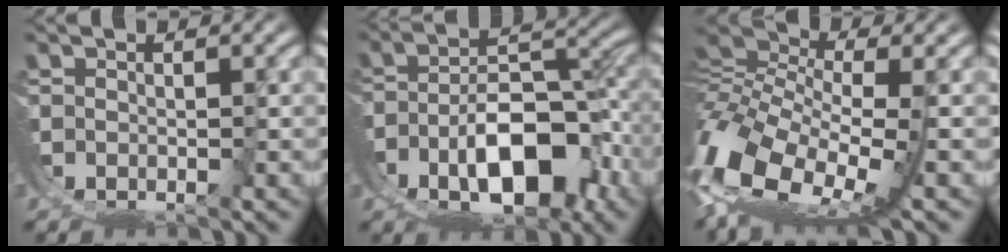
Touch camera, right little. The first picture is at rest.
{"total": 10.3, "force": [-1.2, 5.7, 8.5], "torque": [-0.134, -0.016, -0.005]}
{"total": 10.7, "force": [1.4, 5.9, 8.8], "torque": [-0.197, -0.029, 0.037]}